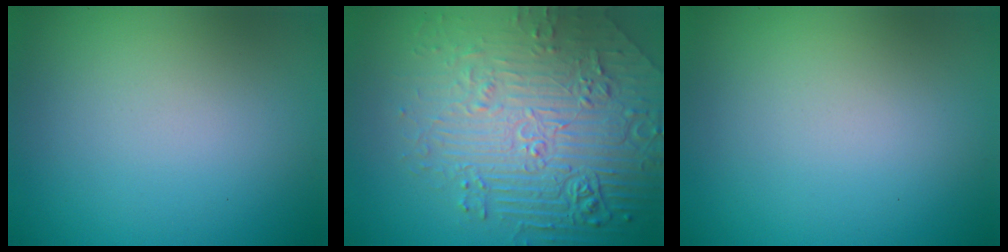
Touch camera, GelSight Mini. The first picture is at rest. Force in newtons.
{"total": 8.9, "press": 6.2, "slide": 6.4}
{"total": 0.0}